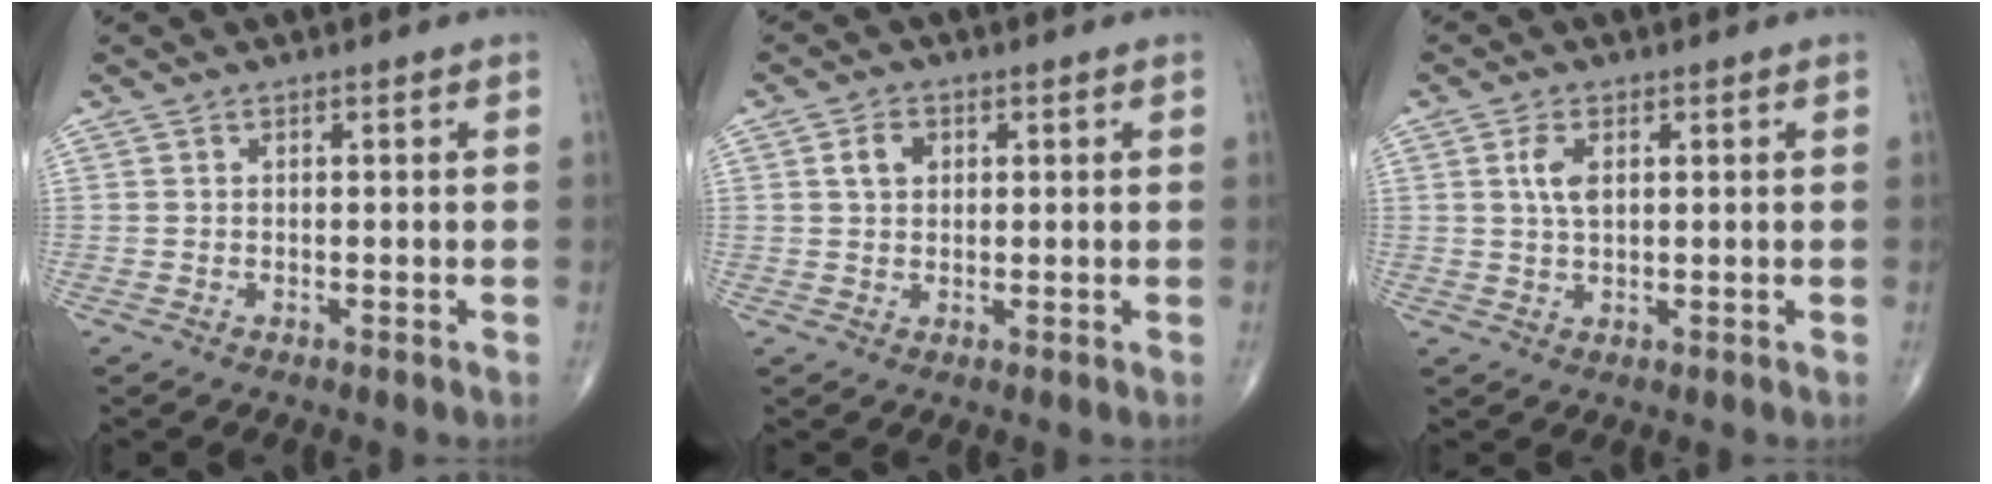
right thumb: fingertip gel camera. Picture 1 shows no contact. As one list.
[{"total": 3.6, "force": [1.1, 2.7, 2.2], "torque": [-0.030, 0.001, 0.020]}, {"total": 3.8, "force": [1.1, 1.9, 3.1], "torque": [-0.064, 0.000, 0.022]}]